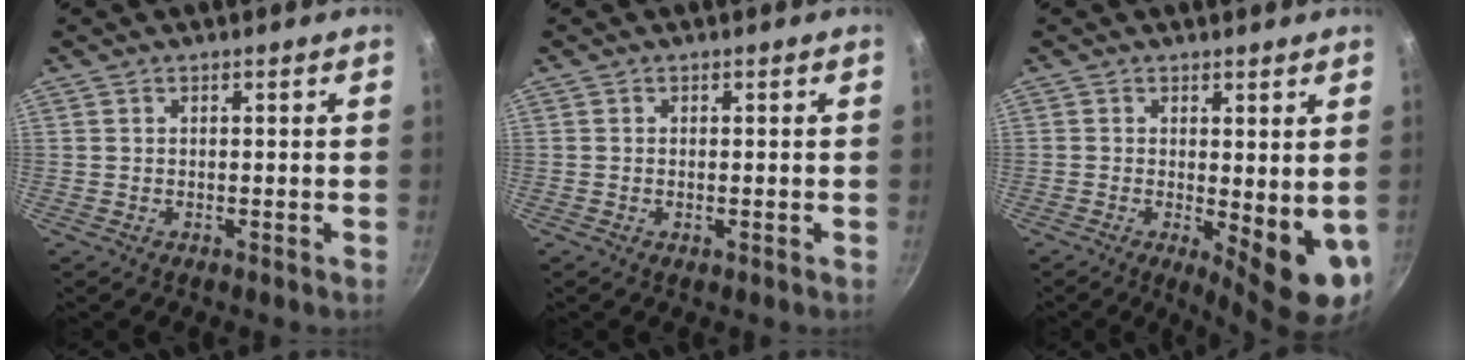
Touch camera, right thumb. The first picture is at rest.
{"total": 0.7, "force": [-0.1, 0.3, 0.6], "torque": [-0.010, 0.001, -0.003]}
{"total": 9.1, "force": [-0.4, 3.1, 8.5], "torque": [-0.102, -0.018, 0.003]}